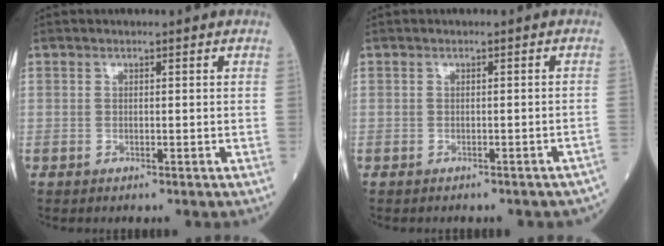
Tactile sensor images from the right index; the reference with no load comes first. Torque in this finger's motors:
{"motor_torque": [0.00, -0.22, -0.15, -0.03]}